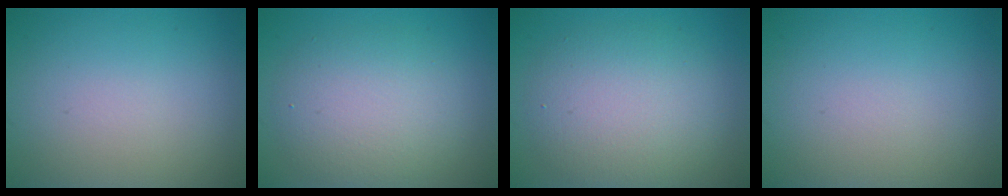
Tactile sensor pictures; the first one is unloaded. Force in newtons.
{"total": 5.3, "press": 5.3, "slide": 0.3}
{"total": 6.1, "press": 6.1, "slide": 0.2}
{"total": 0.0}